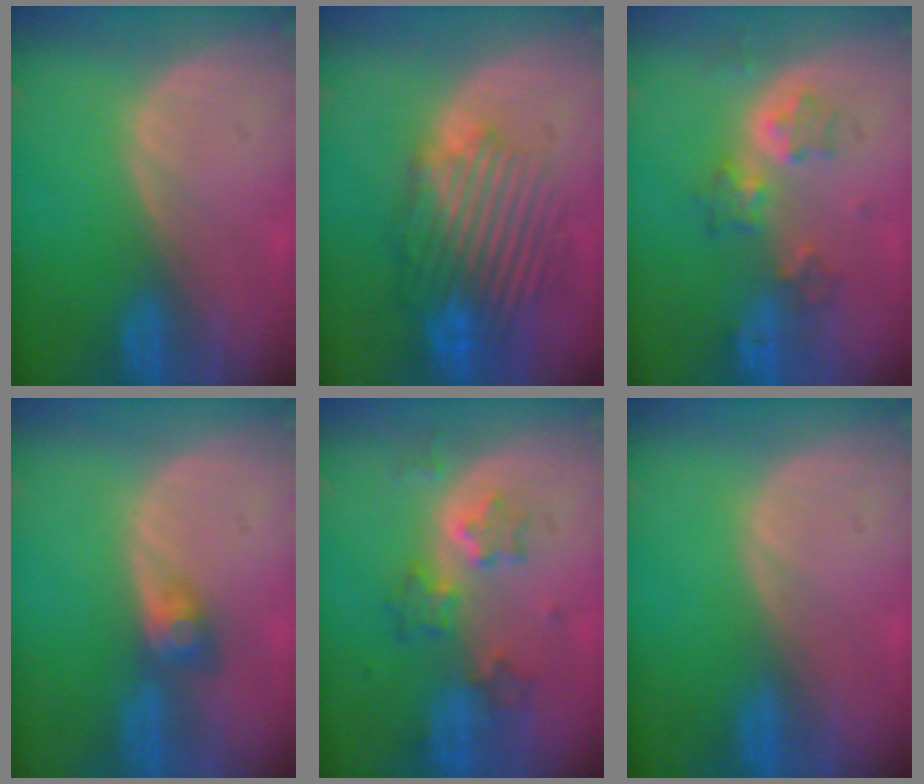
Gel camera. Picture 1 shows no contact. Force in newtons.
{"total": 10.2, "press": 9.7, "slide": 3.4}
{"total": 5.4, "press": 5.1, "slide": 1.5}
{"total": 3.0, "press": 2.6, "slide": 1.4}
{"total": 6.1, "press": 5.8, "slide": 1.8}
{"total": 0.0}